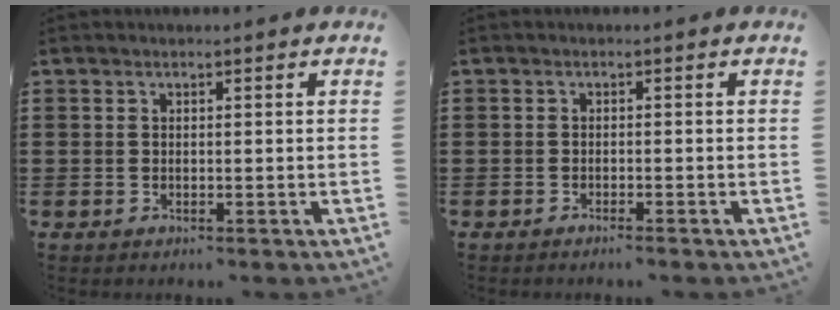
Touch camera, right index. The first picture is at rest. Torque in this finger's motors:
{"motor_torque": [0.21, 0.90, -0.11, -0.06]}